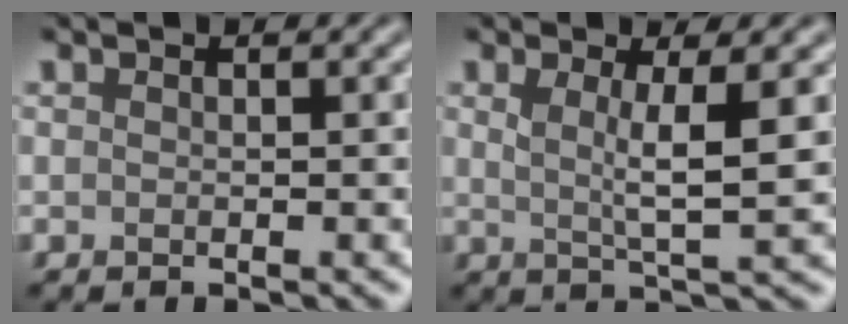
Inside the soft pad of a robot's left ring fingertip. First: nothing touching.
{"total": 3.8, "force": [0.8, 0.8, 3.7], "torque": [-0.060, -0.007, 0.013]}